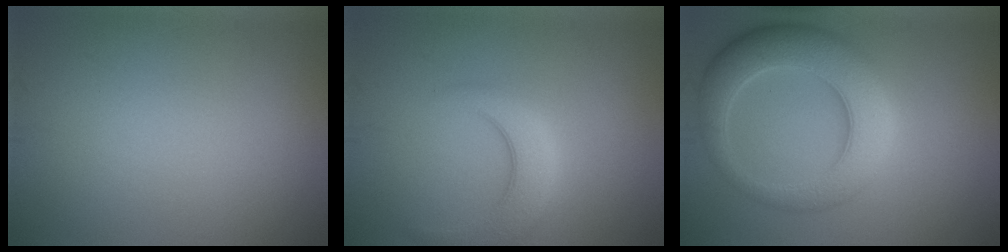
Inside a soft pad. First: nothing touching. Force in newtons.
{"total": 4.6, "press": 4.6, "slide": 0.2}
{"total": 7.9, "press": 7.9, "slide": 0.1}